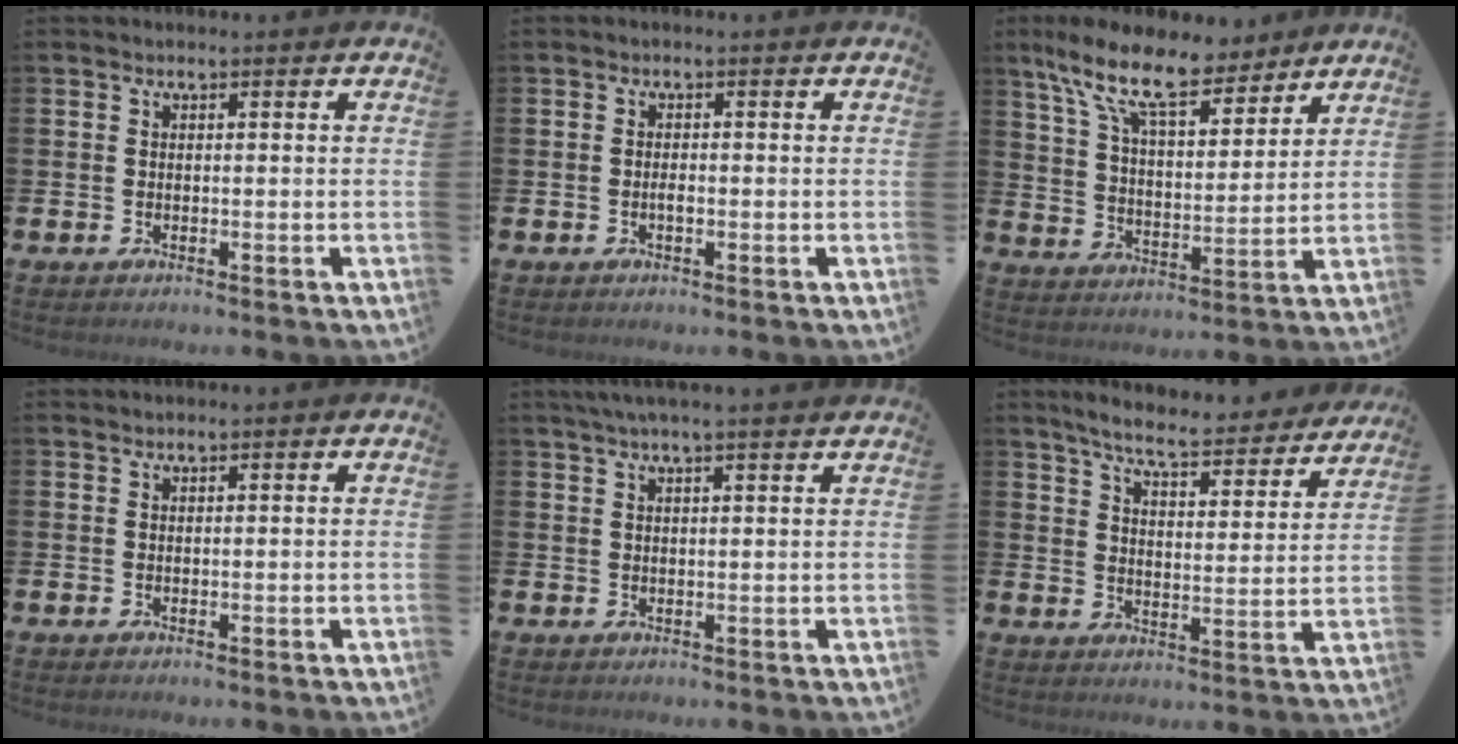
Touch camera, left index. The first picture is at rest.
{"total": 0.9, "force": [-0.2, 0.3, 0.8], "torque": [-0.022, 0.003, -0.003]}
{"total": 13.1, "force": [10.4, 4.5, 6.6], "torque": [-0.154, -0.053, 0.186]}
{"total": 0.7, "force": [0.7, 0.1, 0.0], "torque": [0.001, 0.001, 0.013]}
{"total": 3.1, "force": [2.8, -0.3, 1.4], "torque": [-0.039, 0.000, 0.053]}
{"total": 7.2, "force": [6.7, 0.5, 2.6], "torque": [-0.072, -0.045, 0.113]}